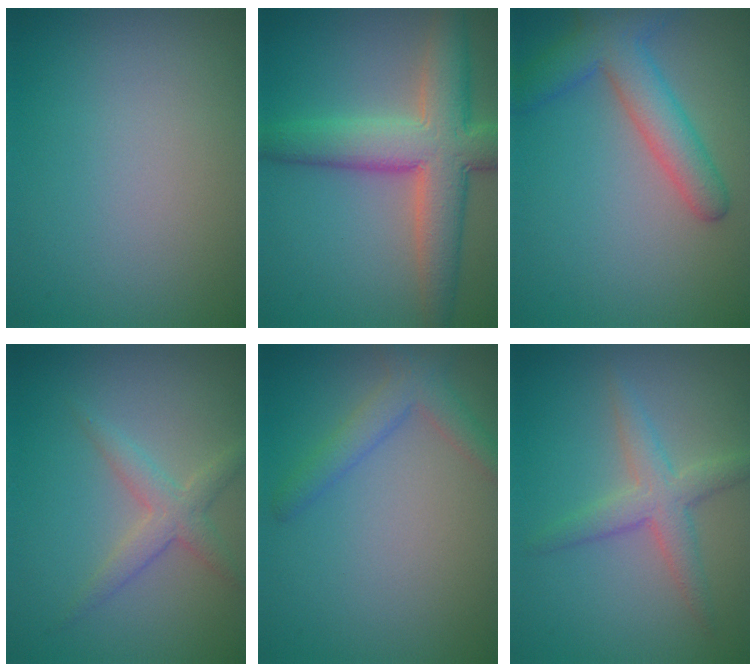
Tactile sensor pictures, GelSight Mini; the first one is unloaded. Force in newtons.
{"total": 7.9, "press": 7.9, "slide": 0.6}
{"total": 4.7, "press": 4.7, "slide": 0.2}
{"total": 2.4, "press": 2.4, "slide": 0.1}
{"total": 2.5, "press": 2.5, "slide": 0.3}
{"total": 3.2, "press": 3.2, "slide": 0.1}